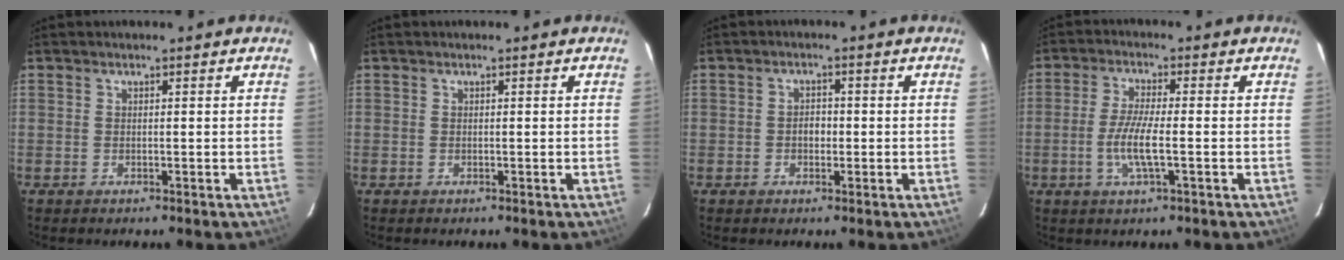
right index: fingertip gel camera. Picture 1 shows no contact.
{"total": 0.0}
{"total": 2.0, "force": [-0.4, 1.5, 1.3], "torque": [-0.023, 0.006, -0.008]}
{"total": 6.4, "force": [-1.7, 0.6, 6.2], "torque": [-0.125, -0.005, -0.036]}